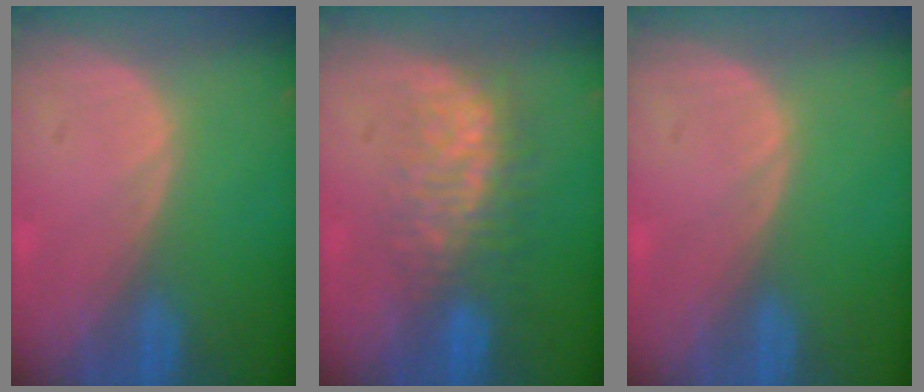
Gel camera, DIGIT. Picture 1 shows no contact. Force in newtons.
{"total": 7.9, "press": 7.4, "slide": 2.6}
{"total": 0.0}